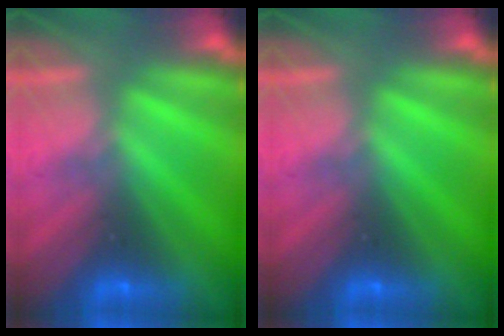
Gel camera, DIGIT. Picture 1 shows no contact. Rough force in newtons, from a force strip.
{"total": 0.0}